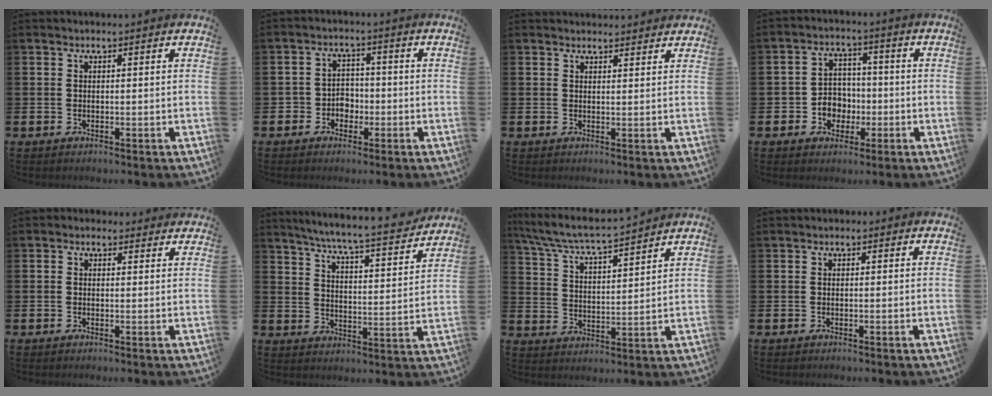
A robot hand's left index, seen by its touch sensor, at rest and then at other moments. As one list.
[{"total": 3.1, "force": [-1.7, 2.6, 0.6], "torque": [-0.022, 0.005, -0.039]}, {"total": 1.9, "force": [1.9, 0.4, -0.1], "torque": [0.006, -0.007, 0.033]}, {"total": 4.4, "force": [-1.0, 4.1, 1.3], "torque": [-0.039, 0.006, -0.025]}, {"total": 0.9, "force": [0.4, 0.8, 0.2], "torque": [-0.005, 0.008, 0.006]}, {"total": 7.1, "force": [6.7, -0.1, 2.4], "torque": [-0.065, -0.054, 0.112]}, {"total": 6.4, "force": [6.1, 0.1, 1.9], "torque": [-0.066, -0.040, 0.106]}, {"total": 0.7, "force": [-0.5, 0.5, 0.1], "torque": [-0.011, 0.006, -0.010]}]